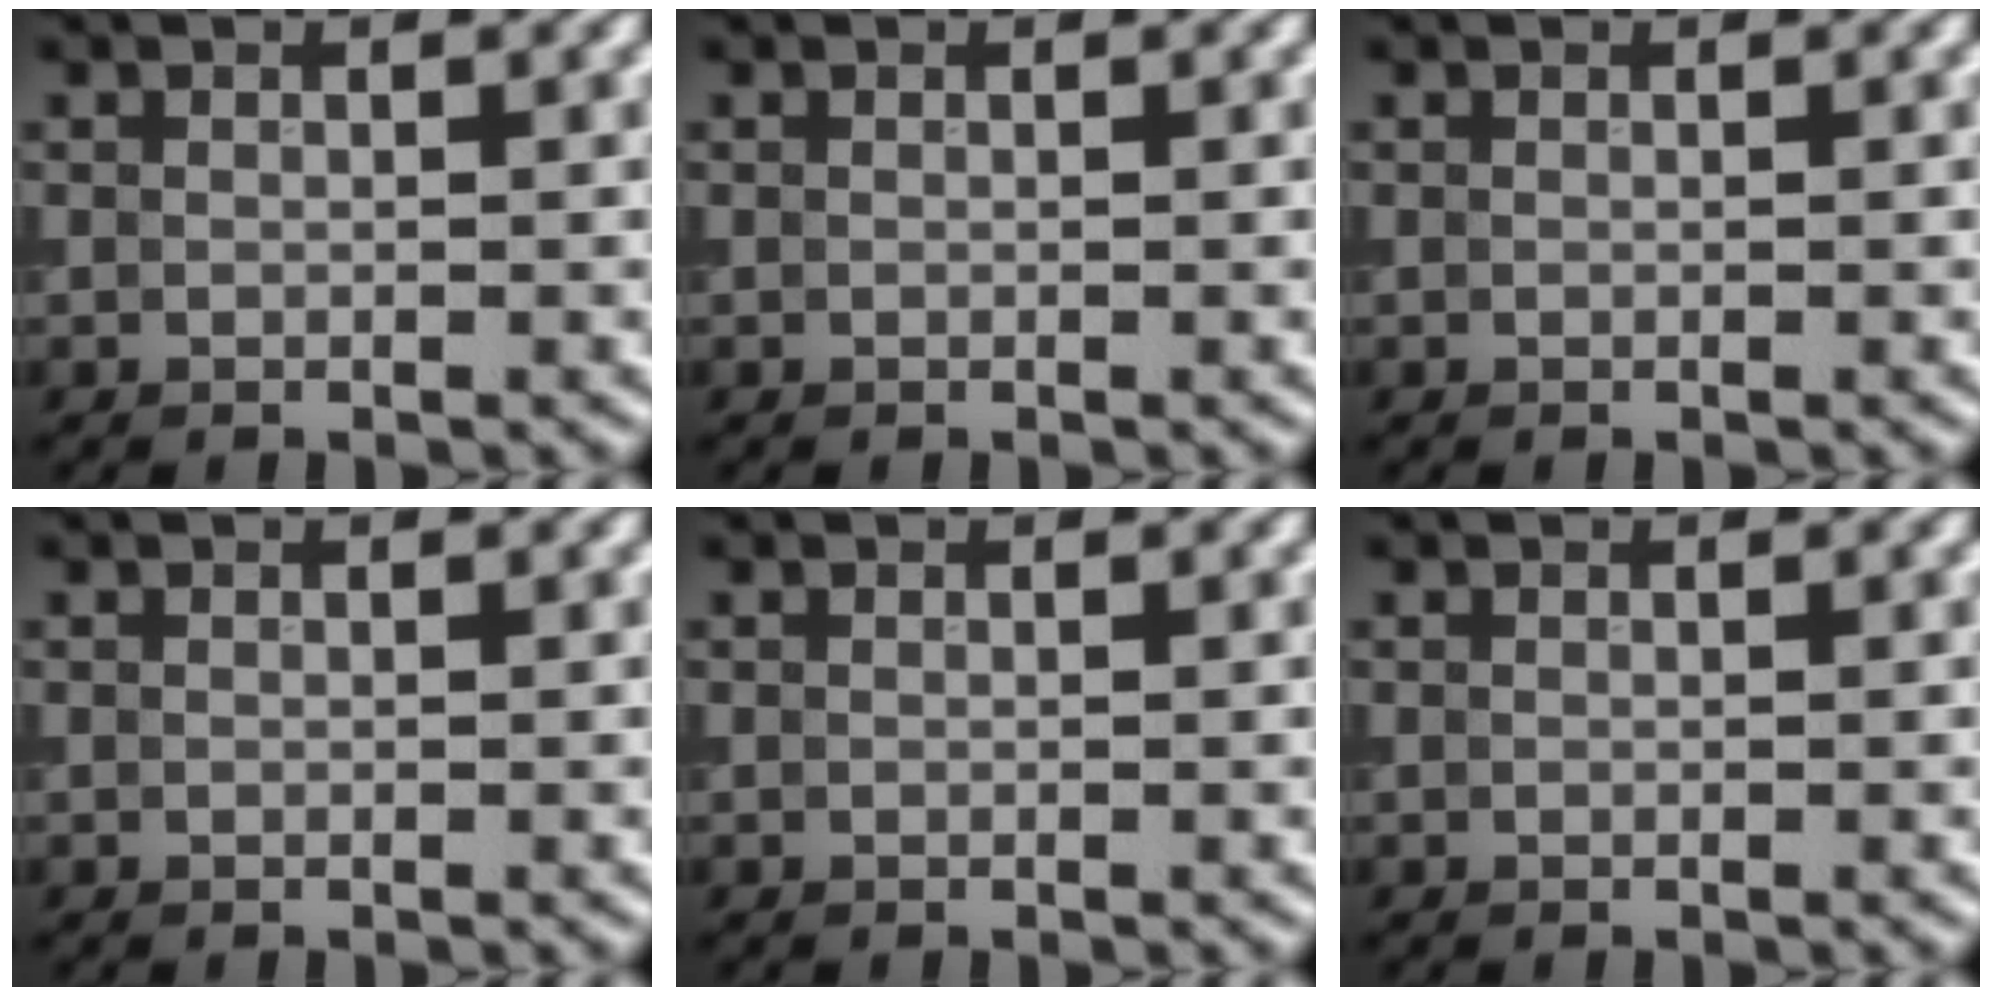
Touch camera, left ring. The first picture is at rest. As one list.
[{"total": 0.0}, {"total": 0.0}, {"total": 0.0}, {"total": 0.0}, {"total": 0.0}]